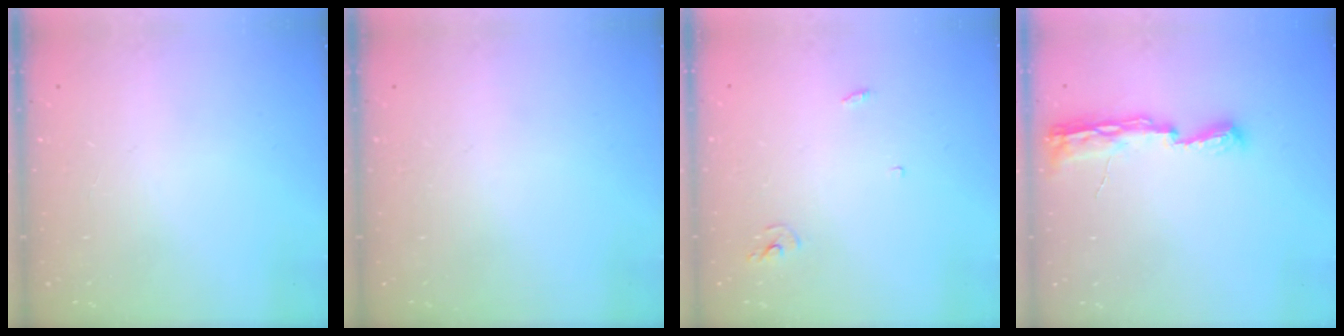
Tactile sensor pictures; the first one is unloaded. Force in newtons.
{"total": 0.0}
{"total": 2.9, "press": 2.9, "slide": 0.2}
{"total": 8.1, "press": 8.0, "slide": 0.9}